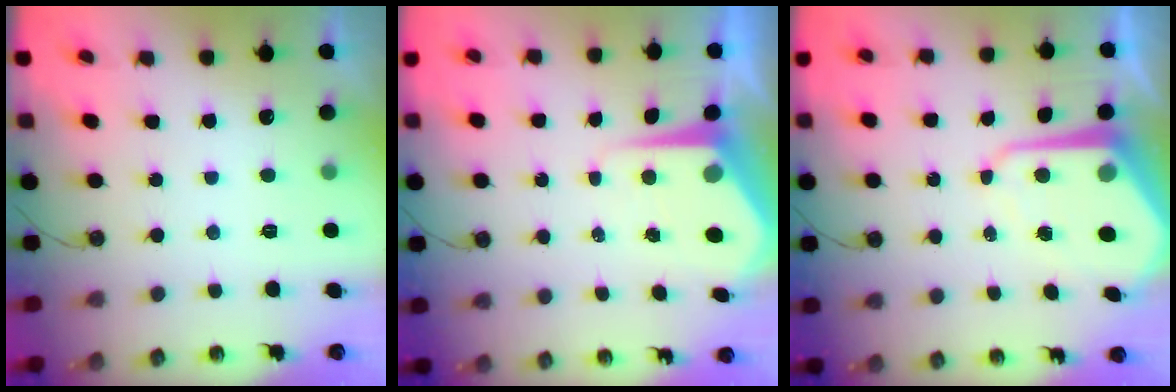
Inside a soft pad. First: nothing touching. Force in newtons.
{"total": 8.2, "press": 8.2, "slide": 0.9}
{"total": 10.2, "press": 10.2, "slide": 1.0}